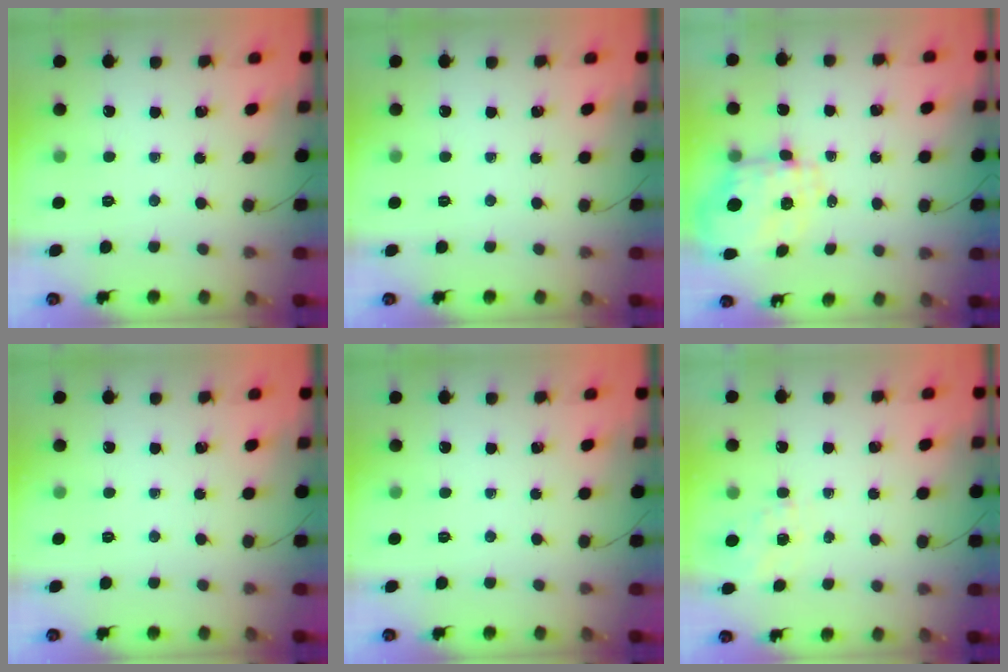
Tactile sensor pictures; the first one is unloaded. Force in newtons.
{"total": 0.0}
{"total": 3.6, "press": 3.3, "slide": 1.5}
{"total": 0.0}
{"total": 0.0}
{"total": 1.4, "press": 0.8, "slide": 1.1}